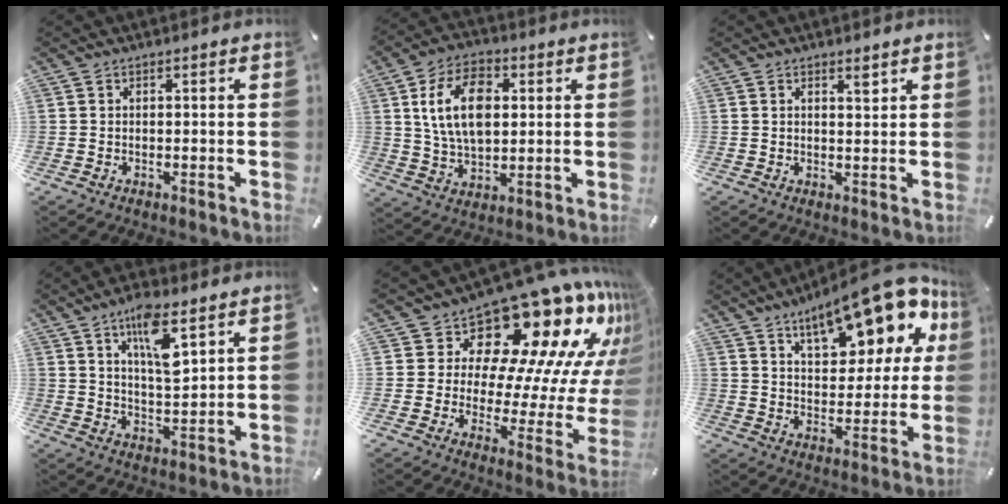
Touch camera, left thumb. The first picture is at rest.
{"total": 13.9, "force": [3.0, 9.1, 10.1], "torque": [-0.199, 0.008, 0.051]}
{"total": 2.3, "force": [1.6, 0.6, 1.6], "torque": [-0.026, -0.003, 0.026]}
{"total": 10.9, "force": [6.2, 3.6, 8.1], "torque": [-0.132, -0.026, 0.103]}
{"total": 20.3, "force": [13.7, 9.5, 11.6], "torque": [-0.144, -0.128, 0.221]}
{"total": 20.4, "force": [13.1, 8.5, 13.1], "torque": [-0.196, -0.076, 0.220]}